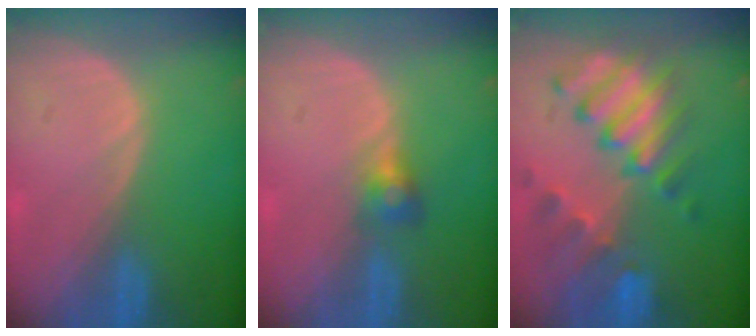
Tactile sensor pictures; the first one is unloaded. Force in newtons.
{"total": 2.6, "press": 2.5, "slide": 0.7}
{"total": 10.1, "press": 8.9, "slide": 4.8}